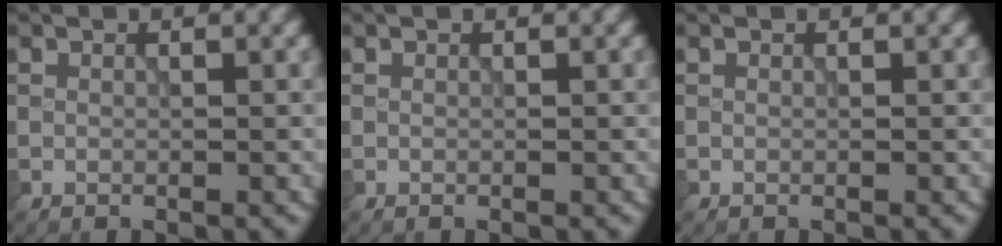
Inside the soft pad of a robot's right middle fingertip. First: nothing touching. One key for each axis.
{"total": 0.0}
{"total": 0.0}